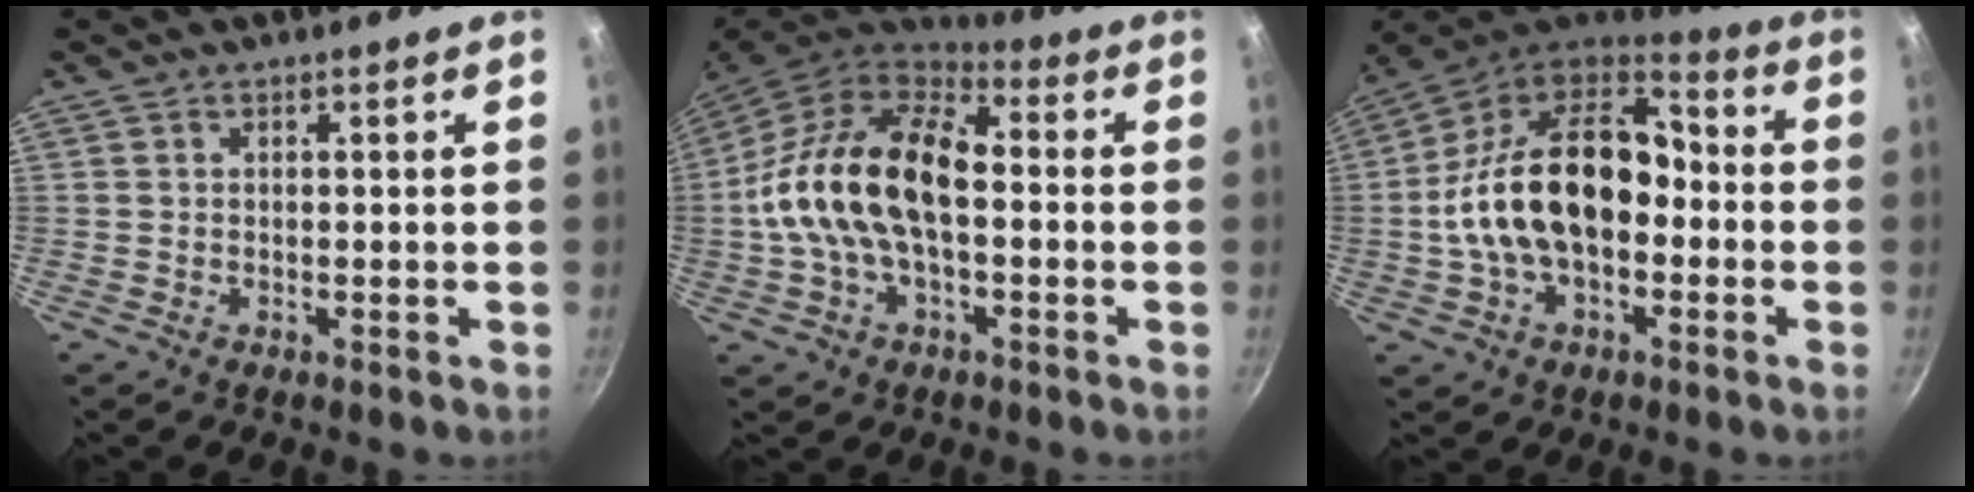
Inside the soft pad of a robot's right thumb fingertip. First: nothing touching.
{"total": 19.8, "force": [-0.7, 11.5, 16.1], "torque": [-0.281, 0.035, -0.028]}
{"total": 22.5, "force": [-2.3, 14.4, 17.2], "torque": [-0.282, 0.056, -0.051]}